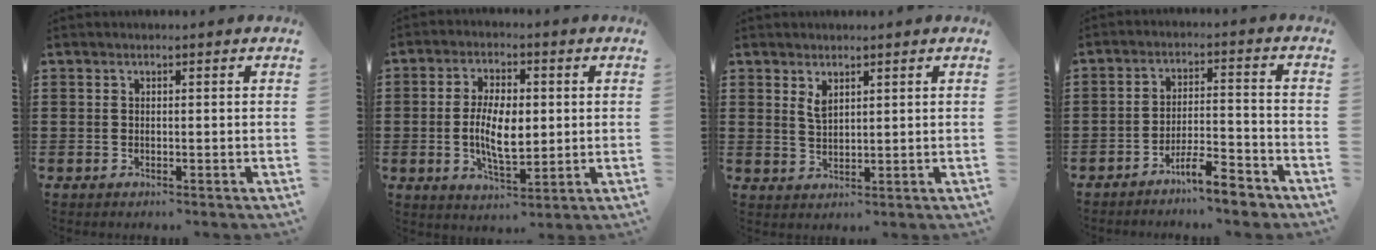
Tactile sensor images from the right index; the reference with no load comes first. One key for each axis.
{"total": 7.8, "fx": 0.0, "fy": 3.6, "fz": 6.9, "tx": -0.132, "ty": 0.003, "tz": -0.004}
{"total": 2.4, "fx": 1.5, "fy": 1.1, "fz": 1.5, "tx": -0.032, "ty": 0.003, "tz": 0.028}
{"total": 6.8, "fx": -5.7, "fy": 0.9, "fz": 3.6, "tx": -0.058, "ty": 0.005, "tz": -0.104}